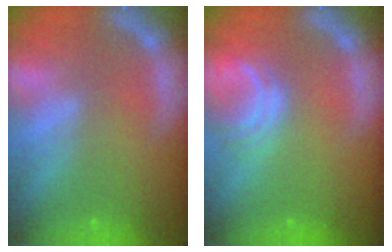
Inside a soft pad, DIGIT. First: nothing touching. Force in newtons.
{"total": 3.4}